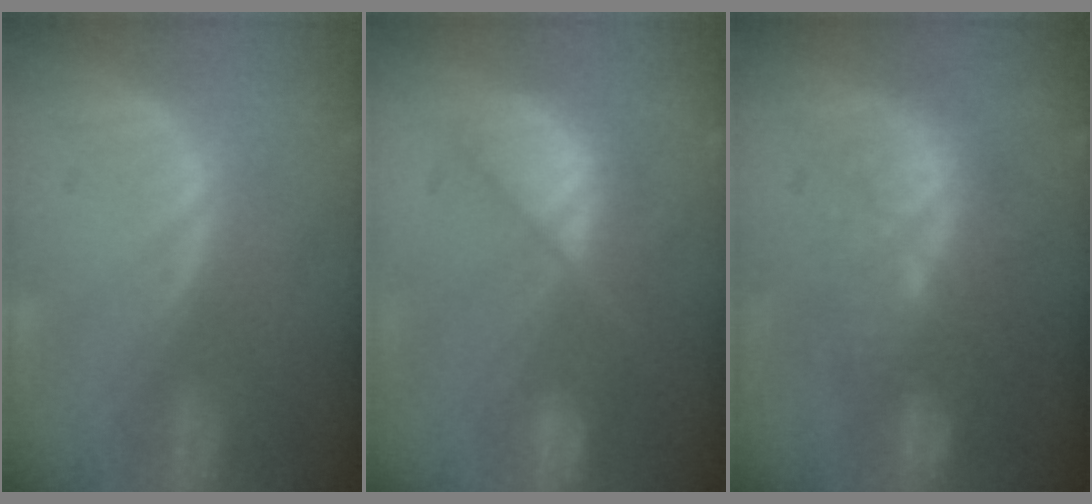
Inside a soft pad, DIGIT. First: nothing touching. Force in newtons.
{"total": 7.2, "press": 7.1, "slide": 0.6}
{"total": 9.7, "press": 9.1, "slide": 3.4}